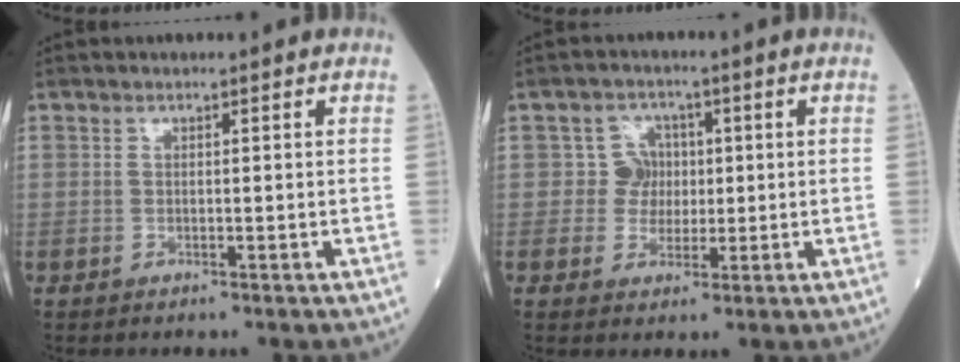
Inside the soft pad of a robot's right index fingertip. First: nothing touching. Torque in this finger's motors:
{"motor_torque": [-0.08, -0.03, -0.04, 0.00]}